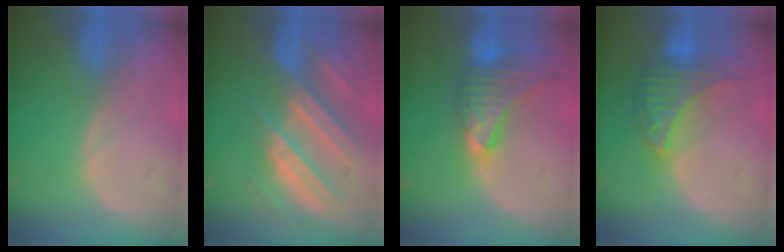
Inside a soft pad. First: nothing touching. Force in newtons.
{"total": 10.4, "press": 9.2, "slide": 4.9}
{"total": 9.6, "press": 8.5, "slide": 4.4}
{"total": 7.7, "press": 7.7, "slide": 0.3}